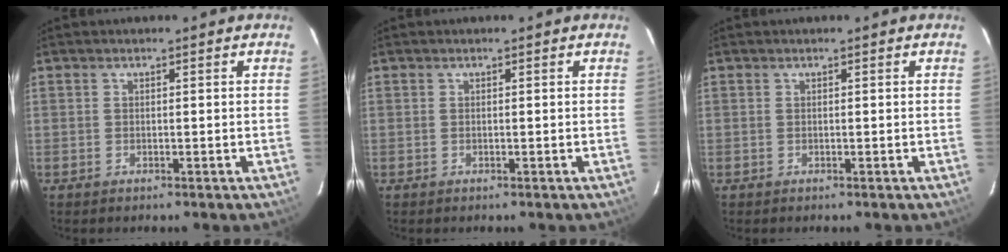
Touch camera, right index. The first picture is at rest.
{"total": 0.0}
{"total": 0.0}